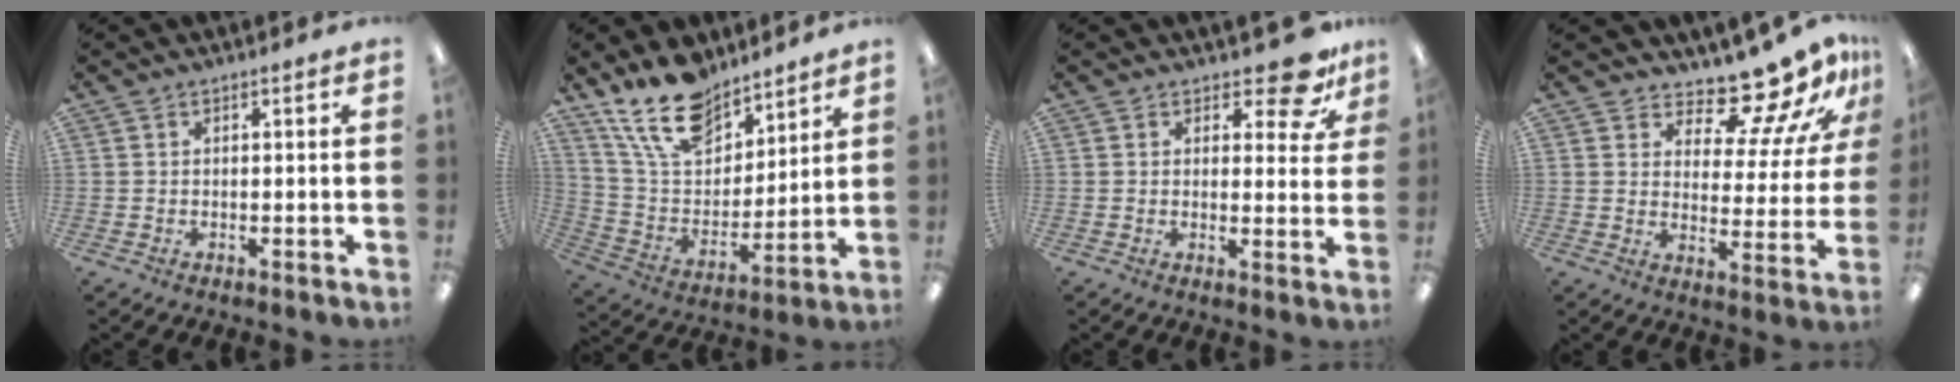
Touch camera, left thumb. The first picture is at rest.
{"total": 17.1, "force": [12.9, 8.5, 7.3], "torque": [-0.148, -0.068, 0.242]}
{"total": 8.0, "force": [5.7, 3.3, 4.6], "torque": [-0.045, -0.037, 0.096]}
{"total": 14.0, "force": [12.3, 4.1, 5.5], "torque": [-0.094, -0.099, 0.212]}